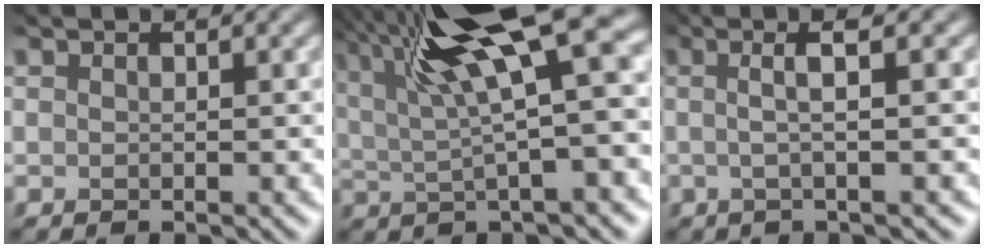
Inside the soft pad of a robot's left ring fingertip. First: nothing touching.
{"total": 12.3, "force": [4.4, 3.5, 10.9], "torque": [-0.188, 0.017, 0.065]}
{"total": 3.5, "force": [0.3, 0.5, 3.4], "torque": [-0.046, 0.005, -0.008]}